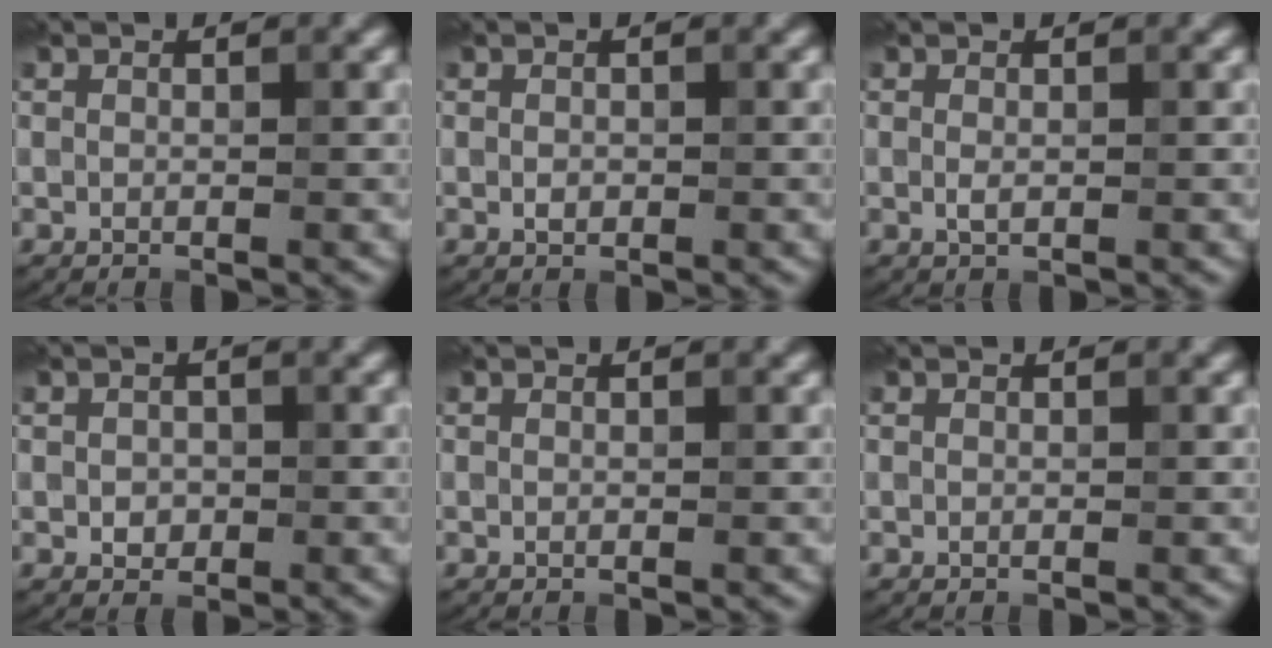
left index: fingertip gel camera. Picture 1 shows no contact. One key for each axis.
{"total": 0.6, "fx": -0.1, "fy": 0.5, "fz": 0.4, "tx": -0.008, "ty": -0.002, "tz": -0.004}
{"total": 0.8, "fx": 0.0, "fy": 0.4, "fz": 0.7, "tx": -0.015, "ty": -0.002, "tz": -0.001}
{"total": 1.2, "fx": 0.1, "fy": 1.1, "fz": 0.5, "tx": -0.008, "ty": -0.002, "tz": -0.002}
{"total": 0.0}
{"total": 0.0}